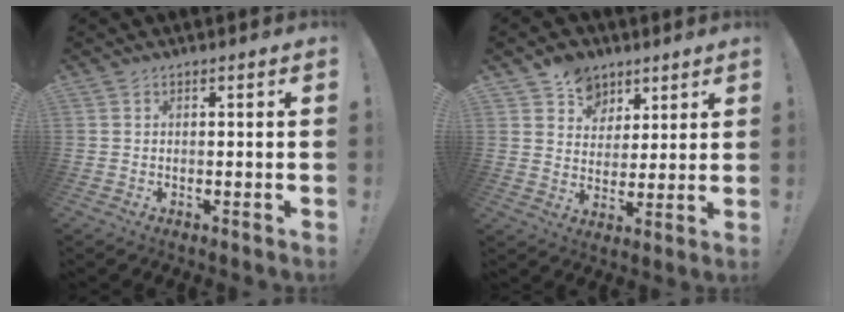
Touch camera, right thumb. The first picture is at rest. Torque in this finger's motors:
{"motor_torque": [0.24, 1.23, -0.05, 0.11, 0.00]}